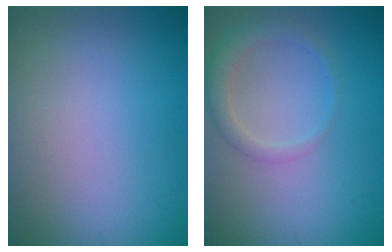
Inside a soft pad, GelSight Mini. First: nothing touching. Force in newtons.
{"total": 2.3, "press": 2.3, "slide": 0.2}